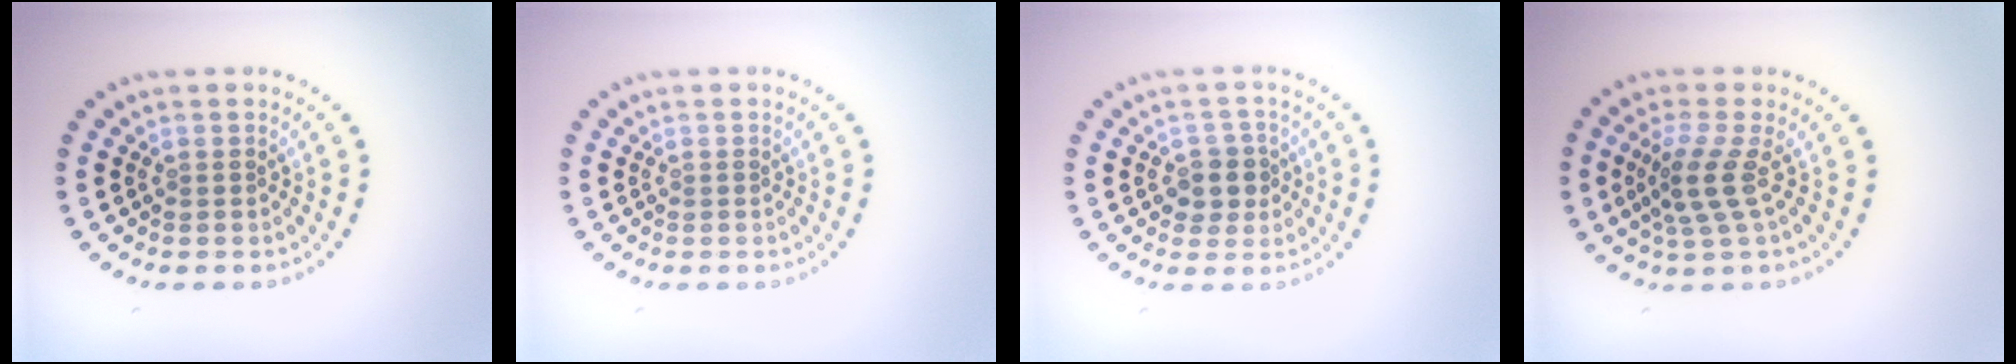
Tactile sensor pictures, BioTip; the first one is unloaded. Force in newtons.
{"total": 0.0}
{"total": 2.5, "press": 2.3, "slide": 1.0}
{"total": 3.0, "press": 2.2, "slide": 2.0}